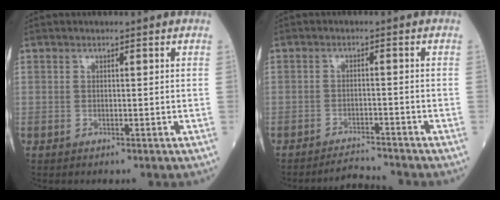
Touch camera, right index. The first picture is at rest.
{"total": 3.5, "force": [-3.4, -0.7, -0.2], "torque": [0.001, -0.012, -0.057]}